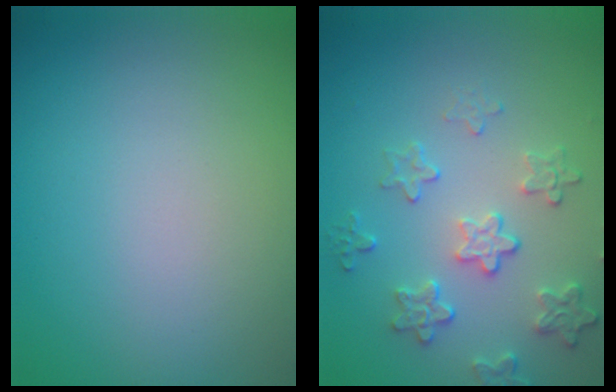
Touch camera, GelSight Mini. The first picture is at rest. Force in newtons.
{"total": 3.4, "press": 2.9, "slide": 1.8}